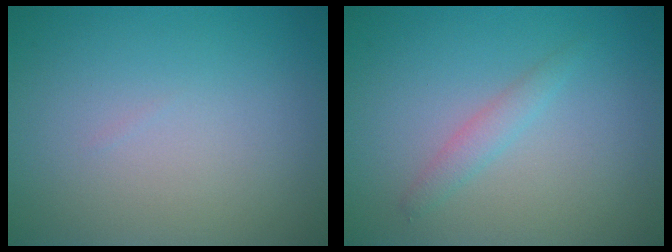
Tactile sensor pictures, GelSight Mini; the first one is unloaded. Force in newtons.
{"total": 1.5, "press": 1.5, "slide": 0.1}